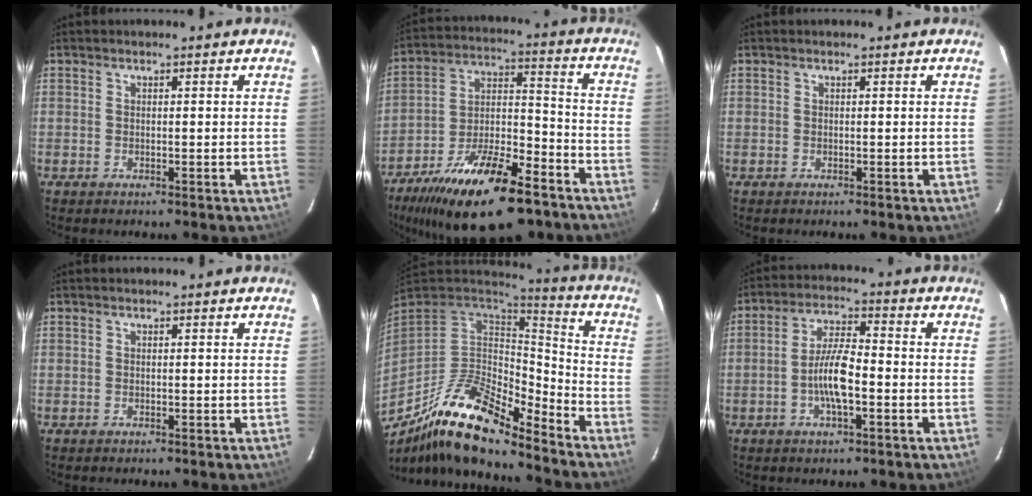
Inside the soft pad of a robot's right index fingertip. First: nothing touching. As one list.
[{"total": 24.6, "force": [-16.5, 8.5, 16.1], "torque": [-0.294, -0.020, -0.260]}, {"total": 0.0}, {"total": 0.0}, {"total": 20.5, "force": [-14.6, 6.3, 12.9], "torque": [-0.241, -0.026, -0.266]}, {"total": 8.2, "force": [-2.4, 2.4, 7.4], "torque": [-0.148, 0.009, -0.043]}]